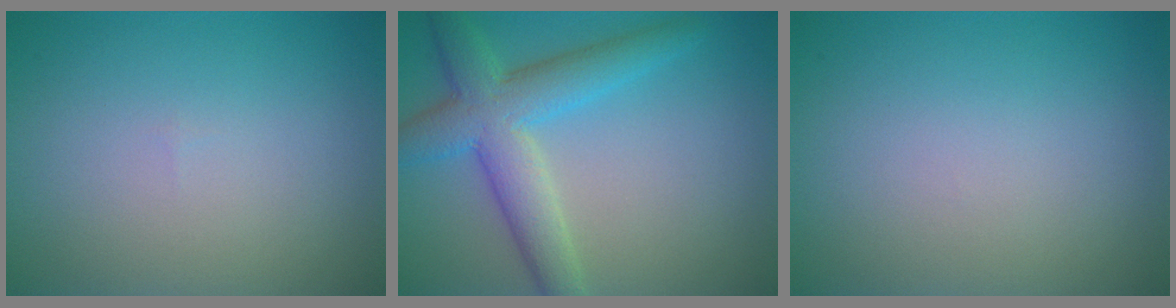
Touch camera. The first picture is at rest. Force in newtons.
{"total": 6.1, "press": 6.1, "slide": 0.2}
{"total": 0.0}